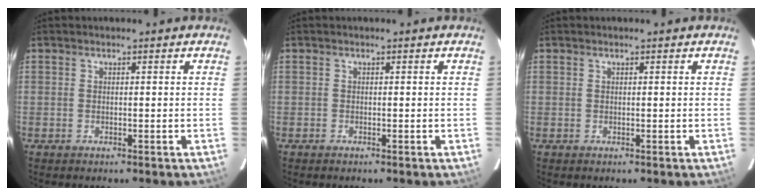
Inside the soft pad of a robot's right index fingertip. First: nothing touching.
{"total": 0.0}
{"total": 0.0}